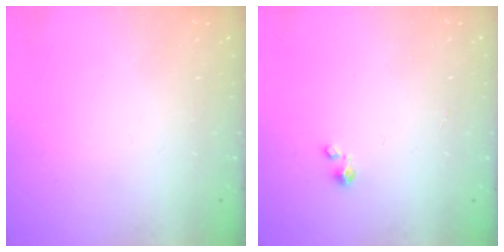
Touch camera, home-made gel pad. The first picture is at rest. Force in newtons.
{"total": 0.0}